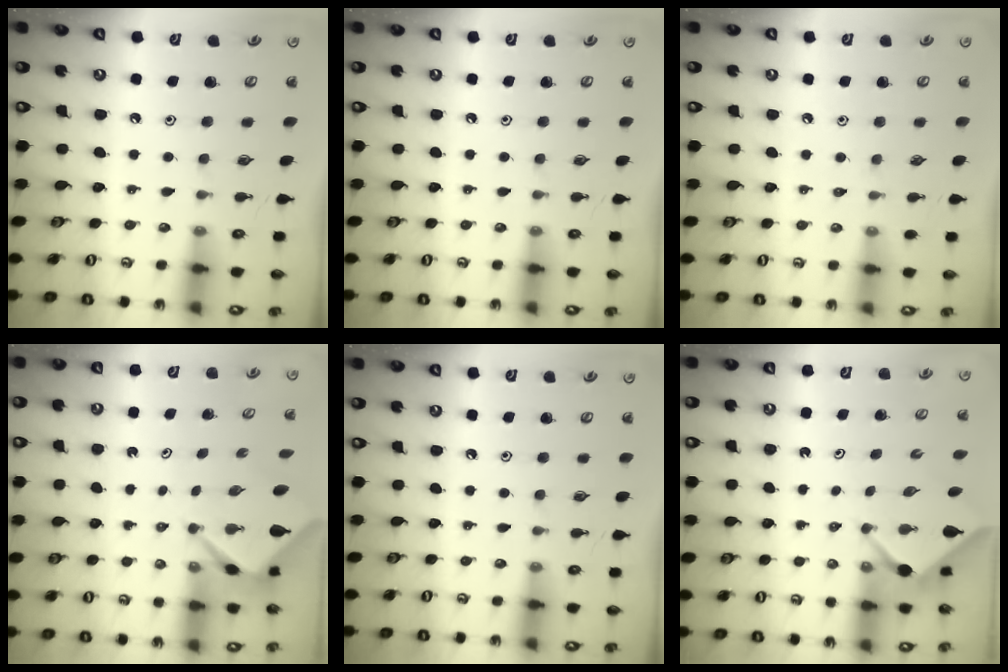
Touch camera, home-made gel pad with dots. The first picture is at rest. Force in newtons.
{"total": 0.0}
{"total": 2.1, "press": 2.1, "slide": 0.4}
{"total": 2.5, "press": 2.5, "slide": 0.1}
{"total": 0.0}
{"total": 2.4, "press": 2.4, "slide": 0.3}